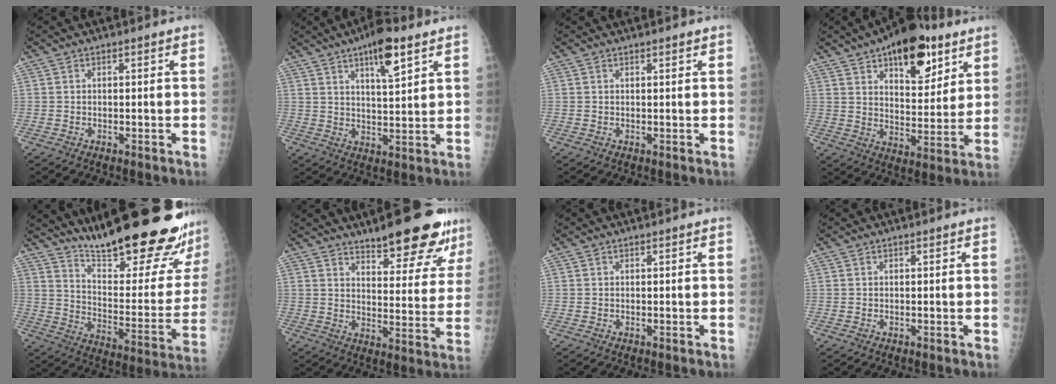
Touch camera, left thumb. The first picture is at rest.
{"total": 9.3, "force": [5.3, 2.5, 7.2], "torque": [-0.104, -0.025, 0.084]}
{"total": 0.8, "force": [0.6, 0.2, 0.5], "torque": [-0.007, -0.002, 0.009]}
{"total": 19.5, "force": [11.1, 9.3, 13.0], "torque": [-0.141, -0.051, 0.168]}
{"total": 30.2, "force": [23.5, 5.4, 18.1], "torque": [-0.241, -0.150, 0.333]}
{"total": 17.1, "force": [12.6, 4.8, 10.5], "torque": [-0.105, -0.077, 0.172]}
{"total": 0.0}
{"total": 0.0}